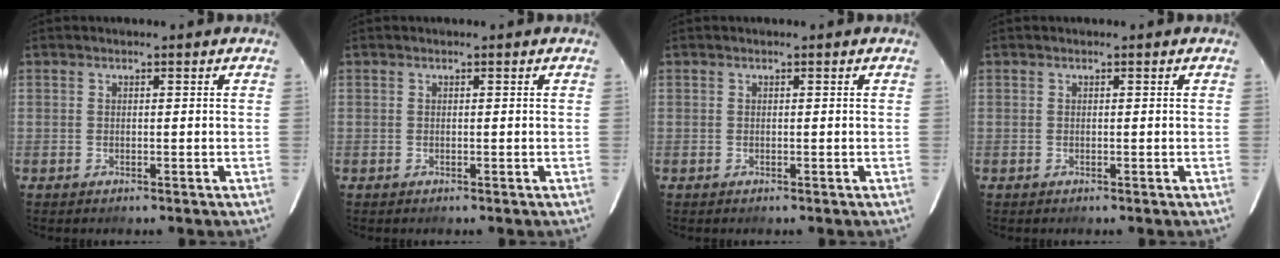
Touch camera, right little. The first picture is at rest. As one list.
[{"total": 0.0}, {"total": 0.0}, {"total": 0.0}]